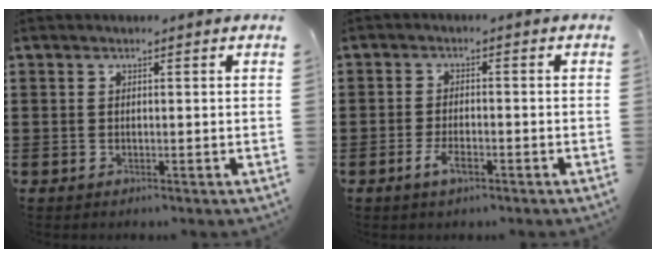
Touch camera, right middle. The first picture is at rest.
{"total": 3.3, "force": [-1.6, 1.2, 2.7], "torque": [-0.059, -0.004, -0.033]}